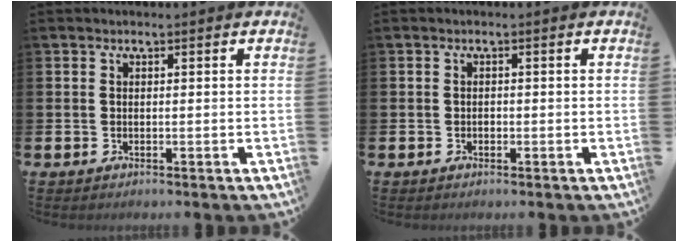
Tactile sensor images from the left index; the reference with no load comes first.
{"total": 0.5, "force": [-0.2, 0.5, 0.2], "torque": [-0.011, 0.005, -0.003]}